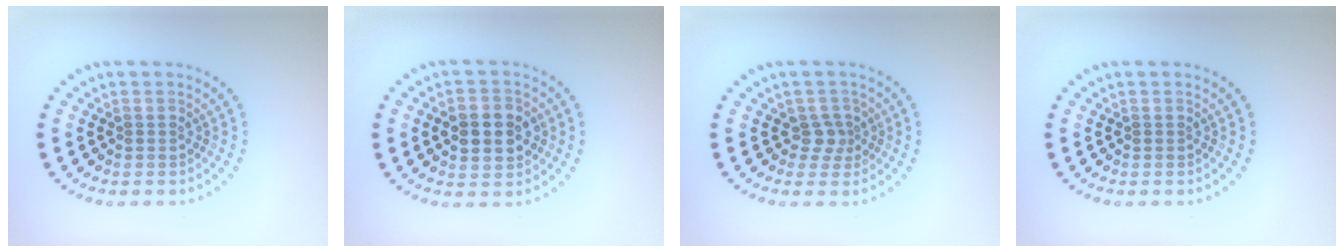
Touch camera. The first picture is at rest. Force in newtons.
{"total": 3.8, "press": 3.8, "slide": 0.1}
{"total": 1.8, "press": 1.3, "slide": 1.3}
{"total": 0.0}